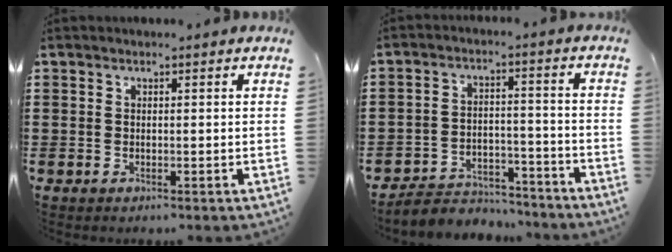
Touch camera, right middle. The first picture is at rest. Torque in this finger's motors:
{"motor_torque": [1.19, 0.09, 0.02, 0.00]}